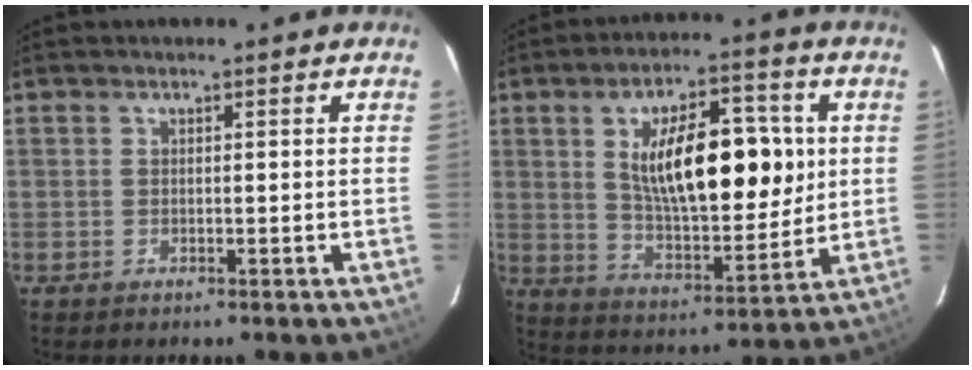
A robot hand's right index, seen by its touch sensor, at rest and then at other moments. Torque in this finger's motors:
{"motor_torque": [1.08, 0.57, 1.05, 0.21]}